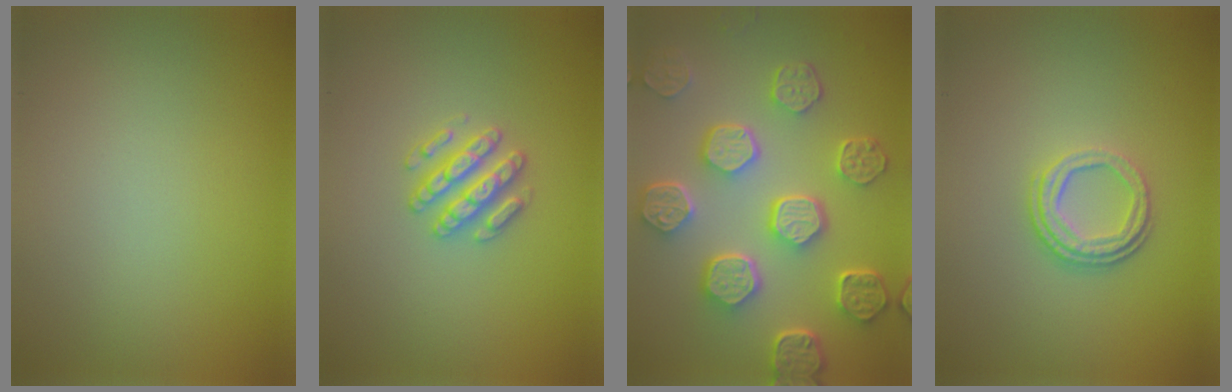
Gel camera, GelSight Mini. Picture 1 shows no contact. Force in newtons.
{"total": 2.9, "press": 2.8, "slide": 0.5}
{"total": 7.7, "press": 5.8, "slide": 5.1}
{"total": 3.3, "press": 2.4, "slide": 2.3}